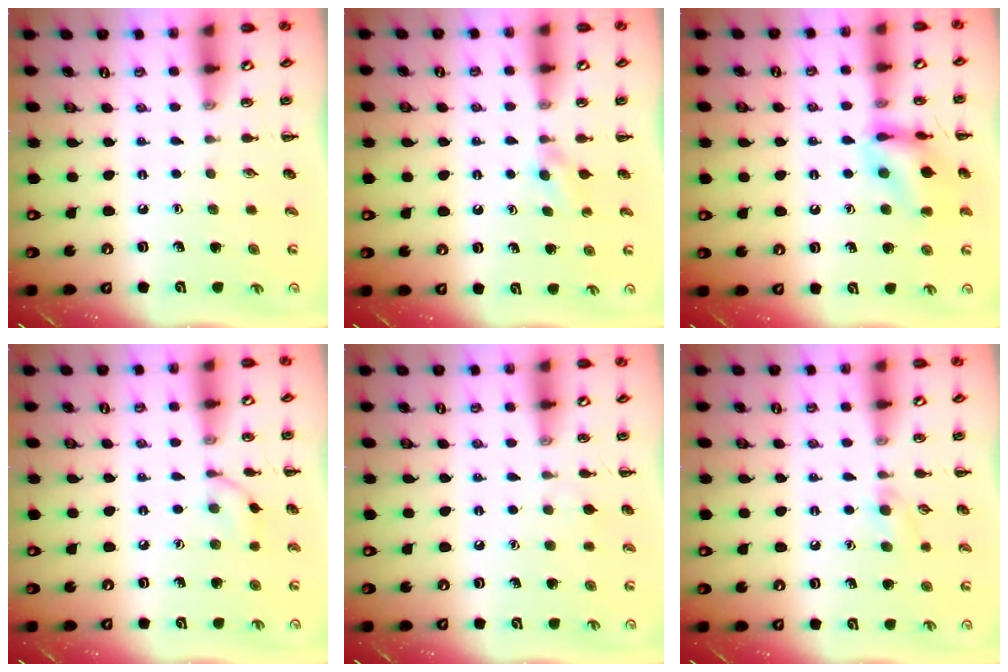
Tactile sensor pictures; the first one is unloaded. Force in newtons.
{"total": 2.0, "press": 1.8, "slide": 0.9}
{"total": 14.2, "press": 14.1, "slide": 1.4}
{"total": 4.6, "press": 4.4, "slide": 1.3}
{"total": 4.2, "press": 3.9, "slide": 1.6}
{"total": 6.1, "press": 5.7, "slide": 2.0}